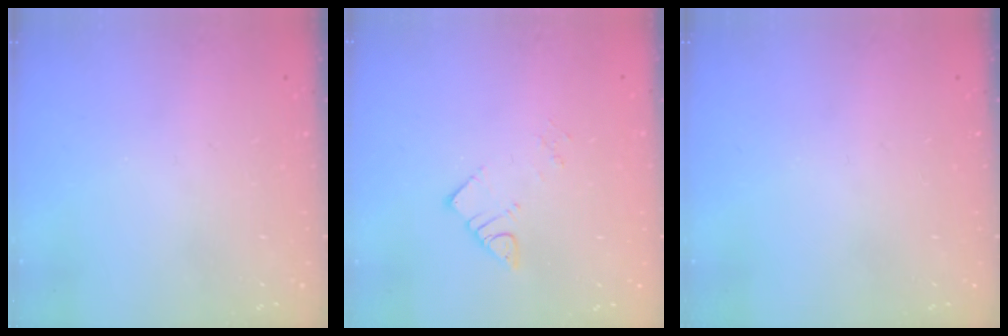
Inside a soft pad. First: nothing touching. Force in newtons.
{"total": 5.1, "press": 5.1, "slide": 0.4}
{"total": 0.0}